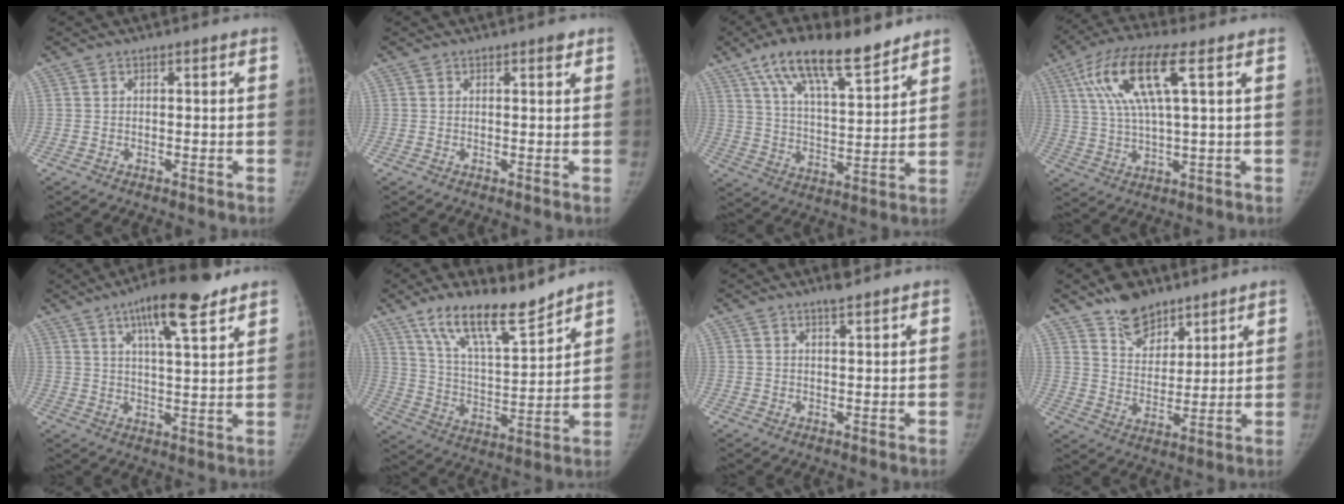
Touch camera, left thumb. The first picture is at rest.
{"total": 1.1, "force": [0.7, 0.3, 0.7], "torque": [-0.008, -0.003, 0.010]}
{"total": 17.3, "force": [11.9, 5.4, 11.2], "torque": [-0.165, -0.046, 0.208]}
{"total": 14.0, "force": [5.2, 3.5, 12.5], "torque": [-0.268, 0.006, 0.095]}
{"total": 12.9, "force": [7.8, 3.1, 9.7], "torque": [-0.134, -0.030, 0.120]}
{"total": 14.8, "force": [11.5, 3.9, 8.5], "torque": [-0.121, -0.070, 0.209]}
{"total": 2.5, "force": [2.1, 0.4, 1.4], "torque": [-0.014, -0.010, 0.031]}
{"total": 10.2, "force": [7.8, 5.4, 3.7], "torque": [-0.024, -0.053, 0.140]}